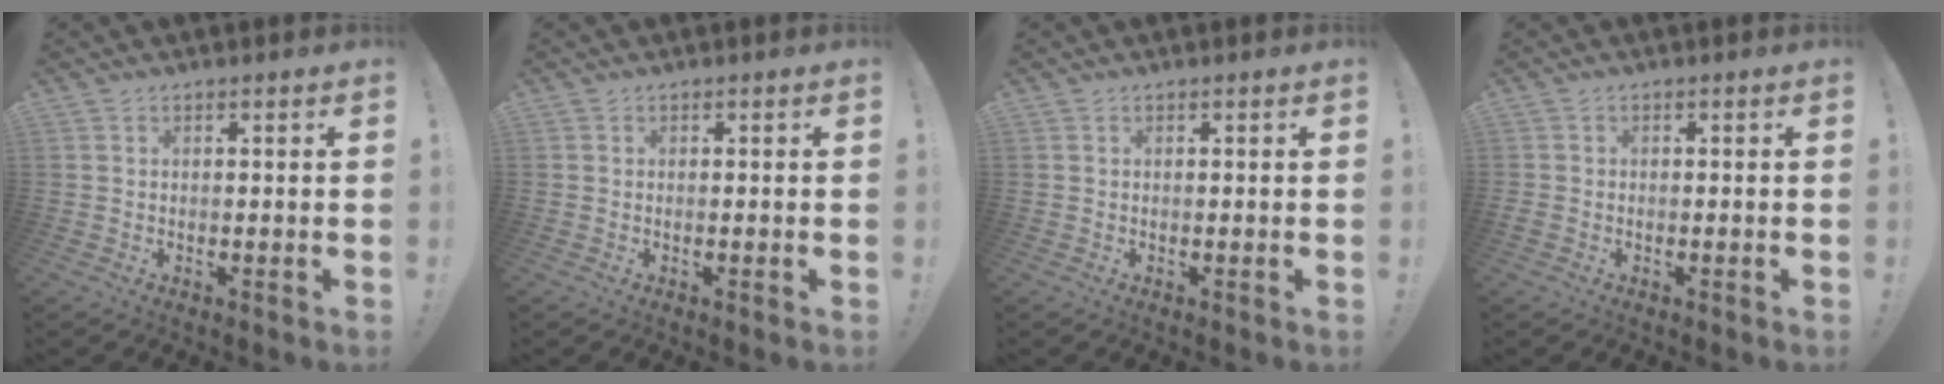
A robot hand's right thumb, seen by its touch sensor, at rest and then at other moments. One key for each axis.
{"total": 0.0}
{"total": 0.0}
{"total": 1.0, "fx": -0.6, "fy": 0.8, "fz": 0.4, "tx": -0.004, "ty": 0.004, "tz": -0.010}